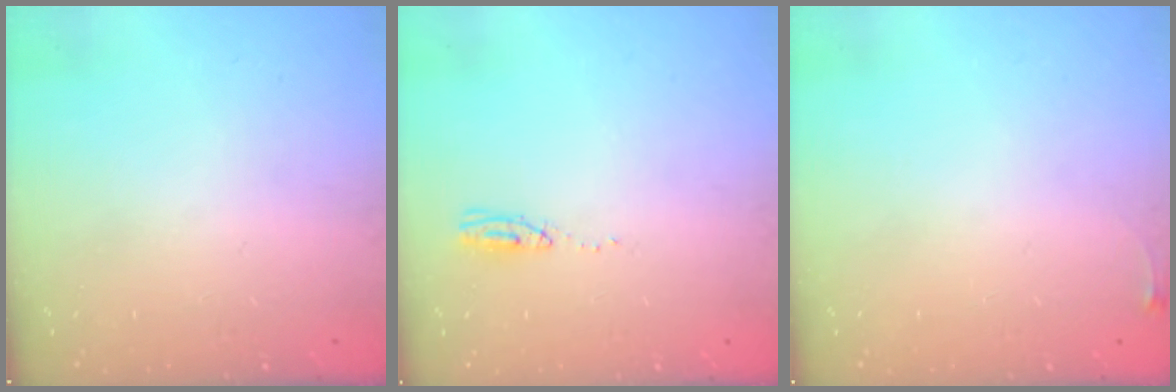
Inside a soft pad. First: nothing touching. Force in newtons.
{"total": 3.6, "press": 3.3, "slide": 1.5}
{"total": 2.6, "press": 2.6, "slide": 0.6}